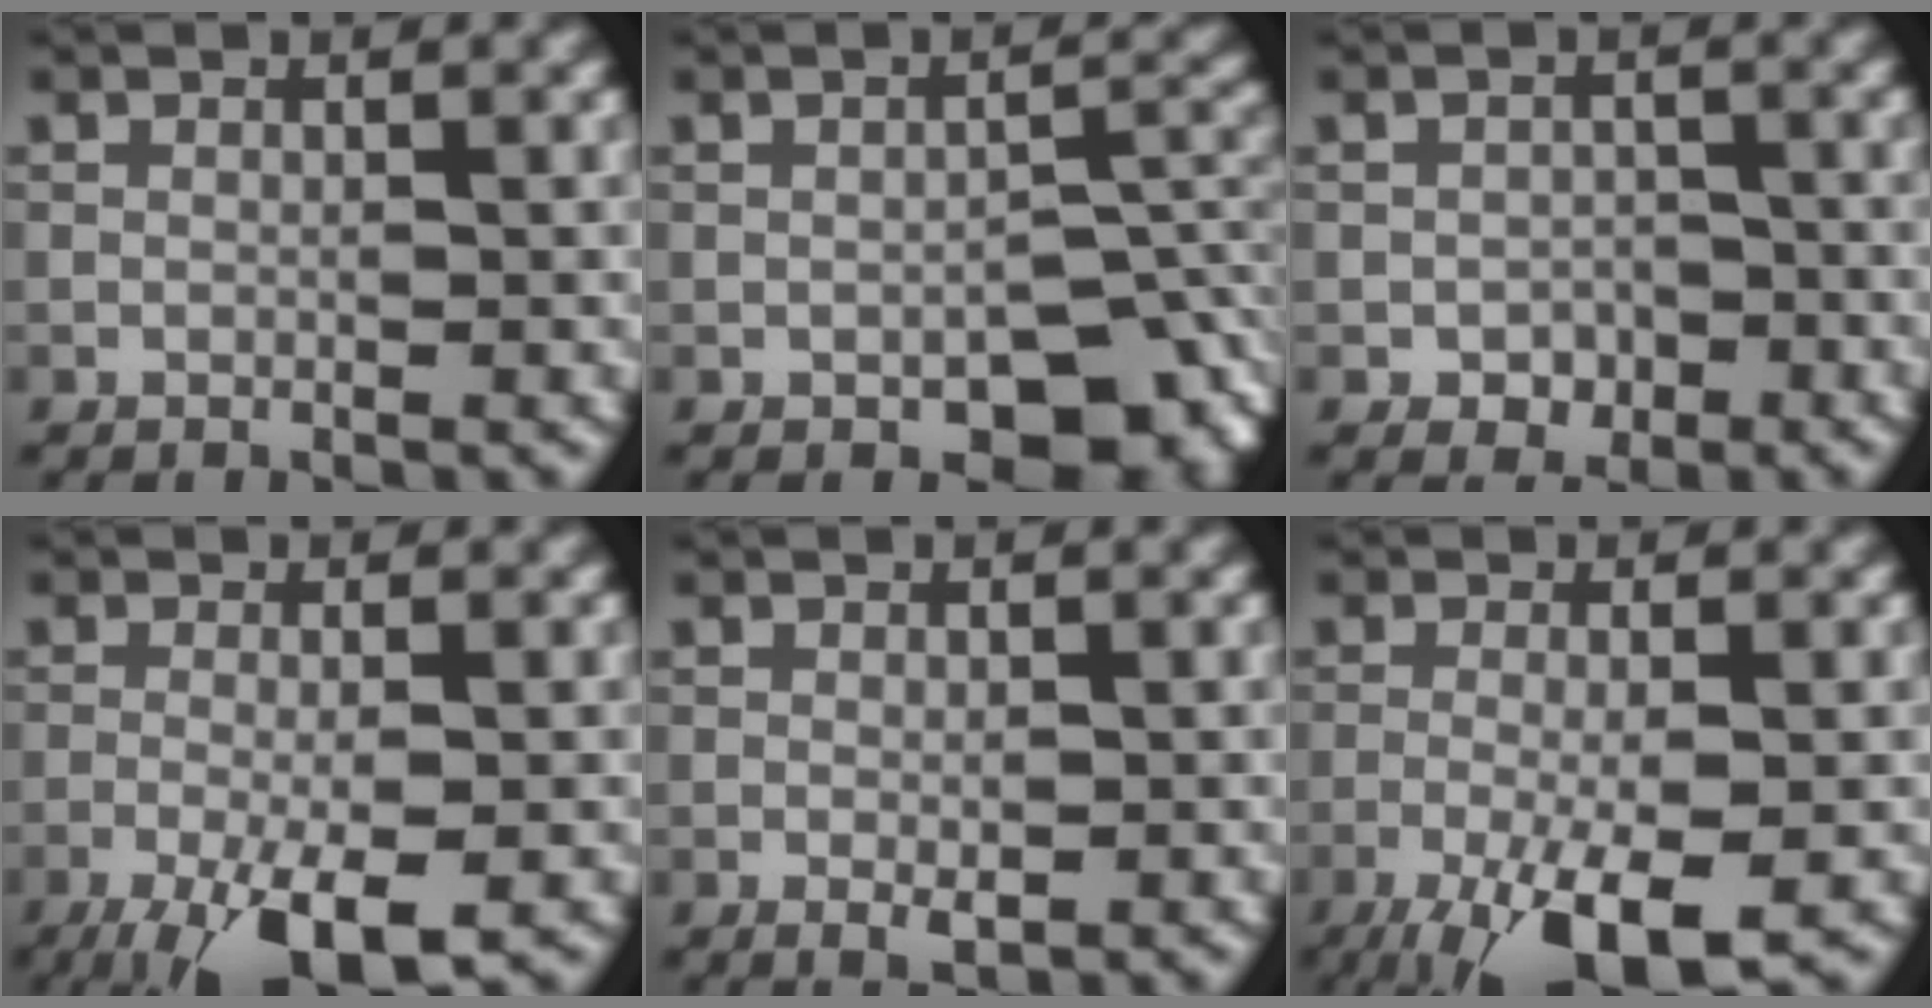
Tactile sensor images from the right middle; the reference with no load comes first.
{"total": 7.2, "force": [-3.7, 3.9, 4.8], "torque": [-0.050, -0.017, -0.042]}
{"total": 2.1, "force": [-1.0, 1.7, 0.9], "torque": [-0.008, -0.003, -0.018]}
{"total": 7.5, "force": [-3.9, 2.0, 6.1], "torque": [-0.108, -0.012, -0.065]}
{"total": 1.4, "force": [-0.4, 0.7, 1.2], "torque": [-0.021, -0.005, -0.004]}
{"total": 8.2, "force": [-4.1, 2.3, 6.7], "torque": [-0.124, -0.015, -0.070]}